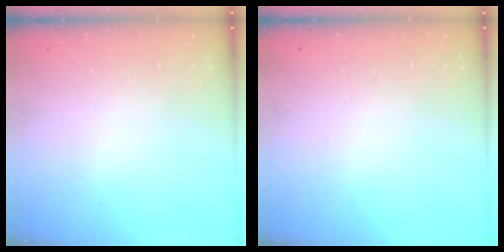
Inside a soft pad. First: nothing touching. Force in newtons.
{"total": 0.0}